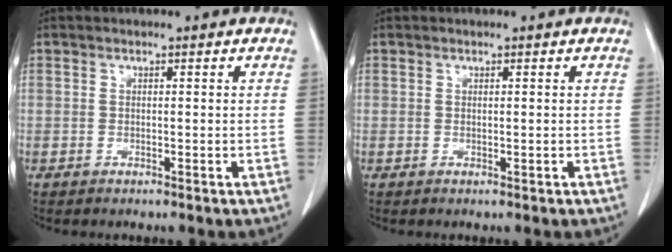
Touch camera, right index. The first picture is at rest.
{"total": 0.0}